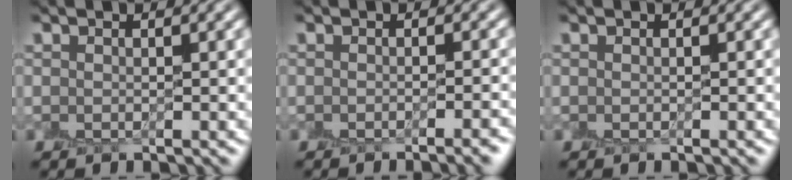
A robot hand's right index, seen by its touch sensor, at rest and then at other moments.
{"total": 2.9, "force": [-2.0, 0.6, 2.0], "torque": [-0.021, 0.004, -0.025]}
{"total": 0.0}